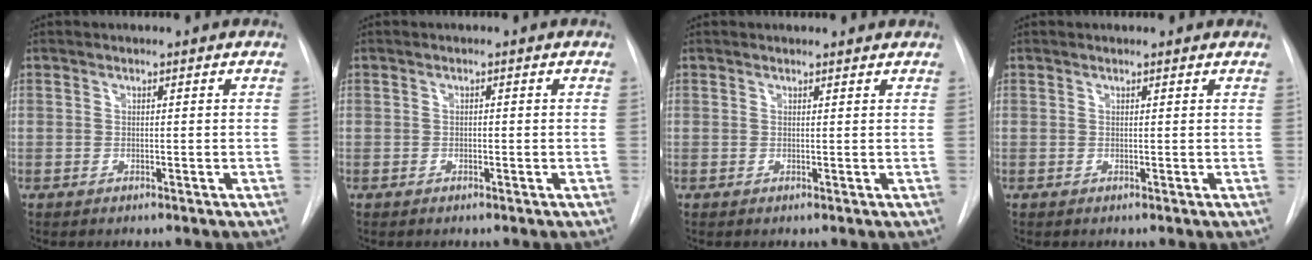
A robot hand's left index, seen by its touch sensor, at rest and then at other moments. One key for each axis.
{"total": 1.1, "fx": -1.1, "fy": 0.2, "fz": 0.1, "tx": 0.004, "ty": -0.003, "tz": -0.021}
{"total": 2.4, "fx": 2.2, "fy": 0.7, "fz": 0.4, "tx": -0.006, "ty": 0.009, "tz": 0.015}
{"total": 1.4, "fx": 1.2, "fy": 0.6, "fz": 0.5, "tx": -0.010, "ty": 0.010, "tz": 0.002}